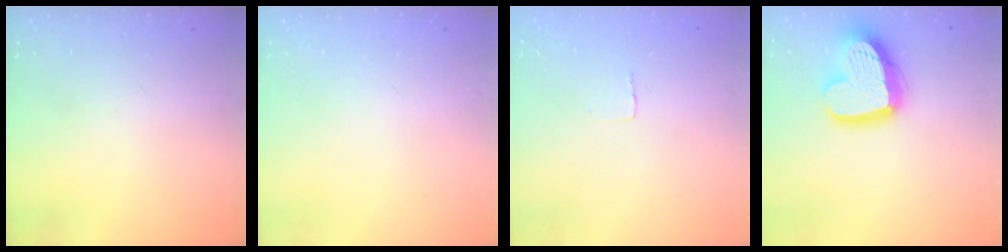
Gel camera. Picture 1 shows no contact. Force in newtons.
{"total": 0.0}
{"total": 2.4, "press": 2.4, "slide": 0.1}
{"total": 17.7, "press": 17.6, "slide": 1.6}